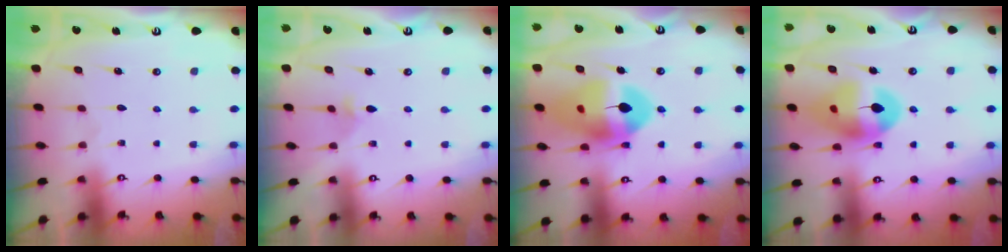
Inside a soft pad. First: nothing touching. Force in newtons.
{"total": 3.3, "press": 3.2, "slide": 0.7}
{"total": 17.7, "press": 17.6, "slide": 2.2}
{"total": 13.3, "press": 13.2, "slide": 1.6}